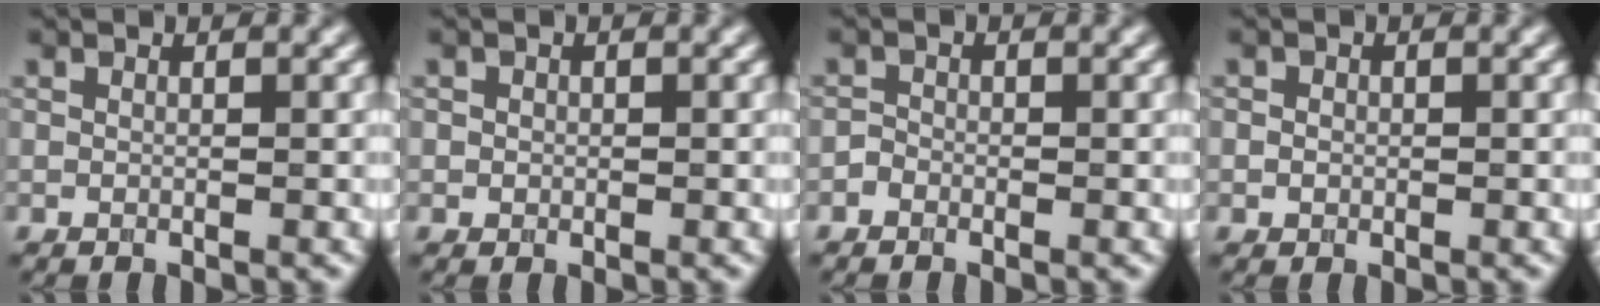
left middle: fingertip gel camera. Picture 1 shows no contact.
{"total": 0.5, "force": [-0.1, 0.5, -0.2], "torque": [0.007, -0.002, 0.002]}
{"total": 0.9, "force": [-0.8, 0.4, -0.1], "torque": [0.002, 0.003, -0.013]}
{"total": 0.7, "force": [-0.2, 0.6, 0.1], "torque": [0.000, -0.001, 0.000]}